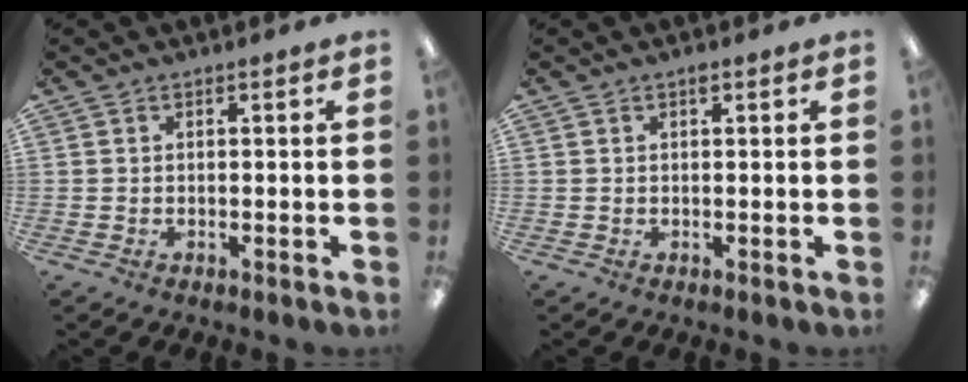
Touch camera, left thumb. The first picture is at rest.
{"total": 0.9, "force": [0.6, 0.3, 0.6], "torque": [-0.005, -0.001, 0.008]}